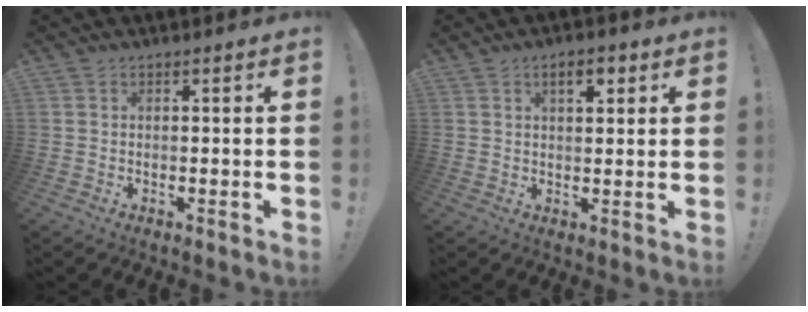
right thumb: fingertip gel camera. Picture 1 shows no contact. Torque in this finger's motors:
{"motor_torque": [0.29, 1.34, 0.48, 0.32, 0.02]}